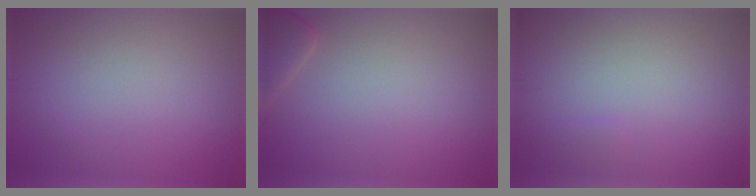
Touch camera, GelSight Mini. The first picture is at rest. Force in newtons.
{"total": 2.3, "press": 2.3, "slide": 0.3}
{"total": 0.6, "press": 0.6, "slide": 0.1}